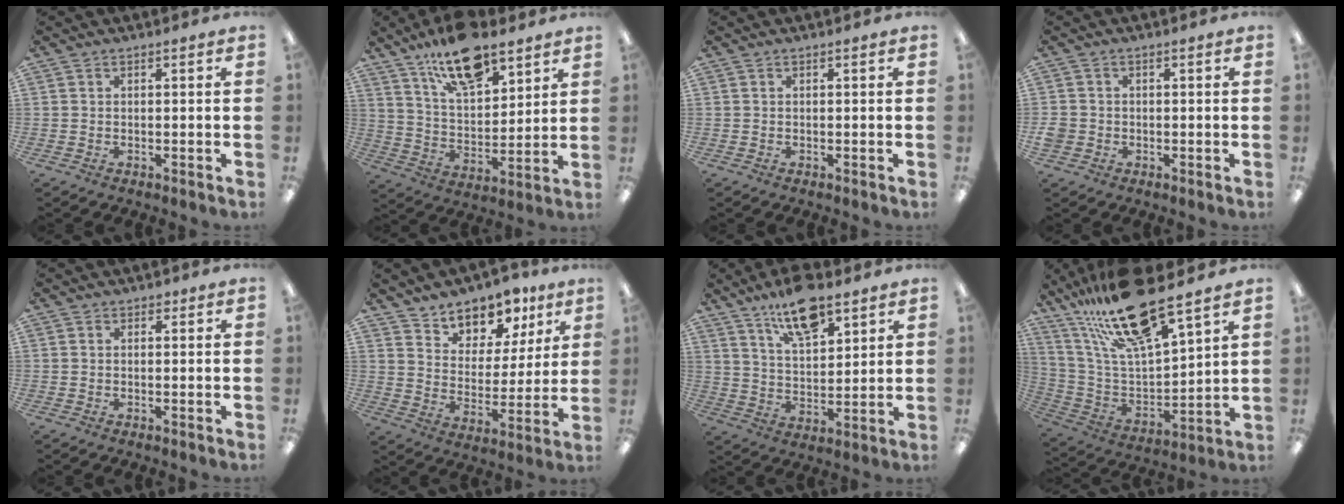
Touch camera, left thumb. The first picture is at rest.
{"total": 16.8, "force": [12.2, 6.9, 9.1], "torque": [-0.153, -0.060, 0.213]}
{"total": 0.0}
{"total": 2.9, "force": [-0.7, 2.5, 1.2], "torque": [-0.026, 0.004, -0.014]}
{"total": 0.7, "force": [0.4, 0.5, 0.3], "torque": [-0.007, 0.003, 0.007]}
{"total": 11.9, "force": [9.8, 6.1, 2.7], "torque": [-0.045, -0.076, 0.180]}
{"total": 13.3, "force": [9.6, 5.2, 7.6], "torque": [-0.128, -0.044, 0.170]}
{"total": 23.0, "force": [17.7, 5.6, 13.5], "torque": [-0.254, -0.099, 0.303]}